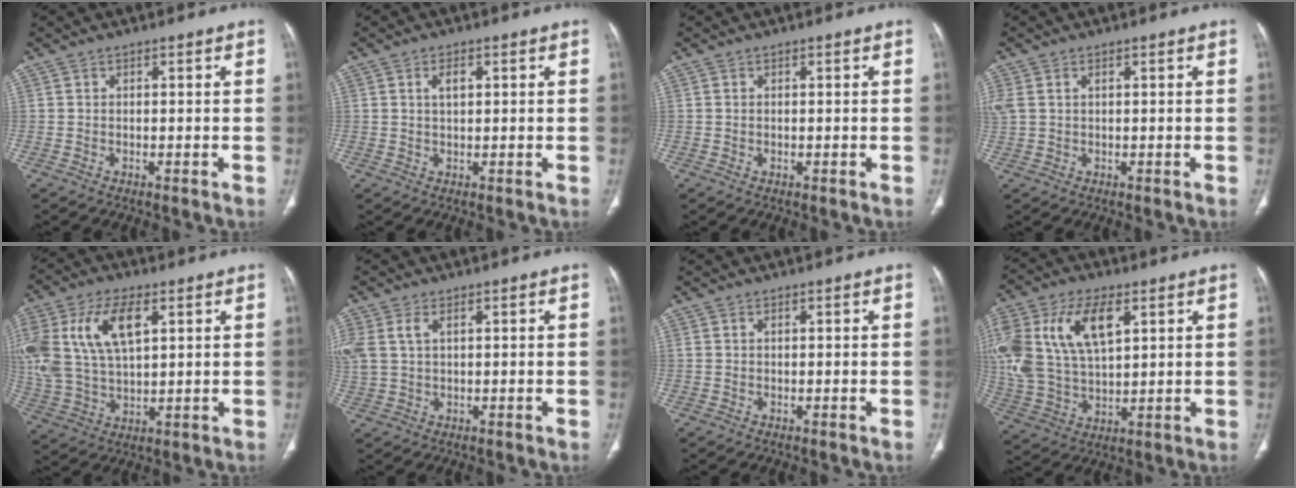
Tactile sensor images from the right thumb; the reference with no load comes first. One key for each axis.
{"total": 2.7, "fx": 0.9, "fy": 1.3, "fz": 2.2, "tx": -0.039, "ty": 0.000, "tz": 0.017}
{"total": 0.0}
{"total": 4.8, "fx": 1.3, "fy": 3.2, "fz": 3.4, "tx": -0.104, "ty": 0.021, "tz": 0.038}
{"total": 18.6, "fx": 6.0, "fy": 10.0, "fz": 14.5, "tx": -0.318, "ty": -0.001, "tz": 0.116}
{"total": 7.4, "fx": 2.4, "fy": 4.4, "fz": 5.4, "tx": -0.146, "ty": 0.014, "tz": 0.056}
{"total": 0.7, "fx": 0.3, "fy": 0.4, "fz": 0.5, "tx": -0.015, "ty": 0.008, "tz": 0.008}
{"total": 21.0, "fx": 7.0, "fy": 11.5, "fz": 16.2, "tx": -0.357, "ty": -0.001, "tz": 0.135}